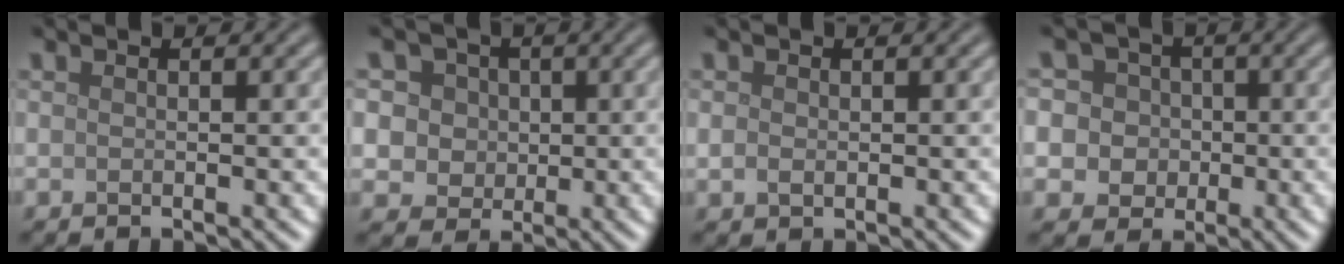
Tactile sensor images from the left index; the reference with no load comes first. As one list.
[{"total": 6.9, "force": [2.4, 5.7, 2.9], "torque": [-0.043, 0.021, 0.019]}, {"total": 0.9, "force": [0.1, 0.7, 0.6], "torque": [-0.012, -0.002, 0.003]}, {"total": 7.3, "force": [1.4, 6.6, 2.6], "torque": [-0.045, 0.038, -0.001]}]